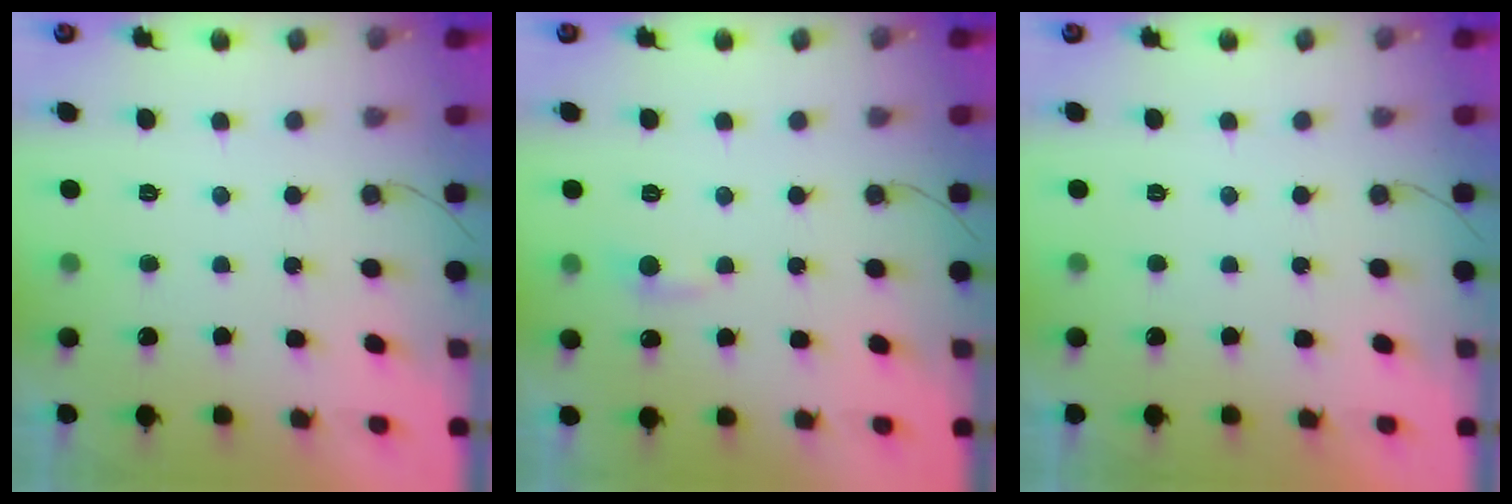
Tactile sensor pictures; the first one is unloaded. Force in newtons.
{"total": 3.8, "press": 3.8, "slide": 0.4}
{"total": 0.0}